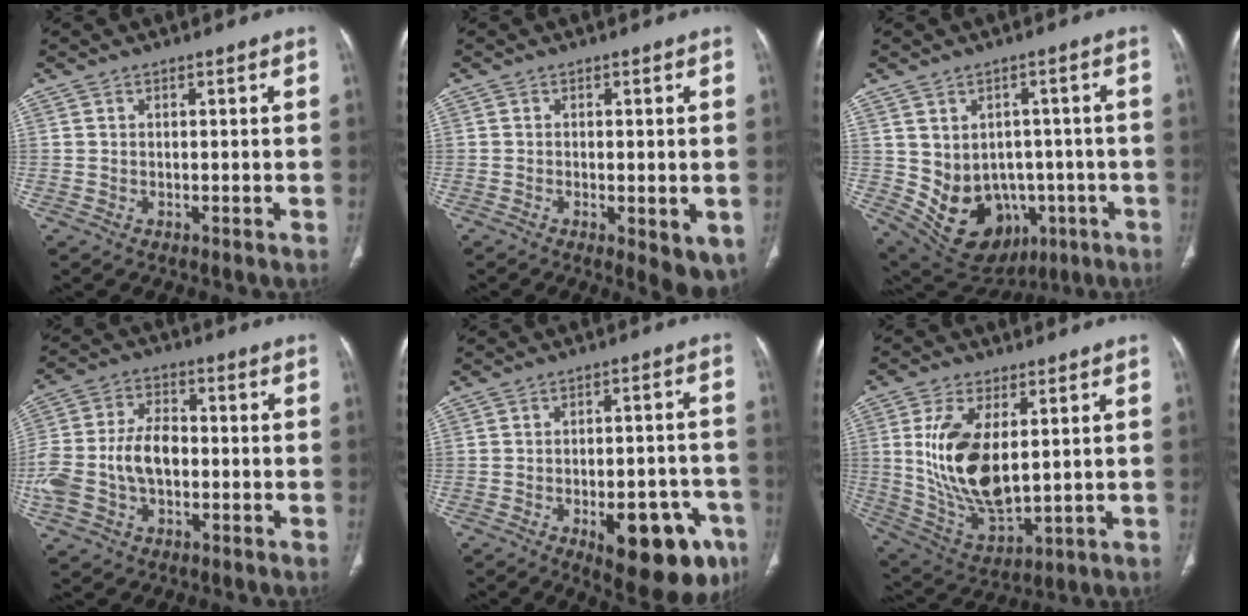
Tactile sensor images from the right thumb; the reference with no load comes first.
{"total": 6.1, "force": [-1.7, 2.2, 5.4], "torque": [-0.072, -0.015, -0.021]}
{"total": 15.2, "force": [-3.4, 12.3, 8.2], "torque": [-0.106, 0.022, -0.015]}
{"total": 13.8, "force": [-2.3, 8.9, 10.4], "torque": [-0.226, 0.033, -0.043]}
{"total": 17.4, "force": [-7.8, 7.3, 13.7], "torque": [-0.123, 0.032, -0.088]}
{"total": 16.1, "force": [2.7, 8.1, 13.7], "torque": [-0.261, -0.022, 0.067]}